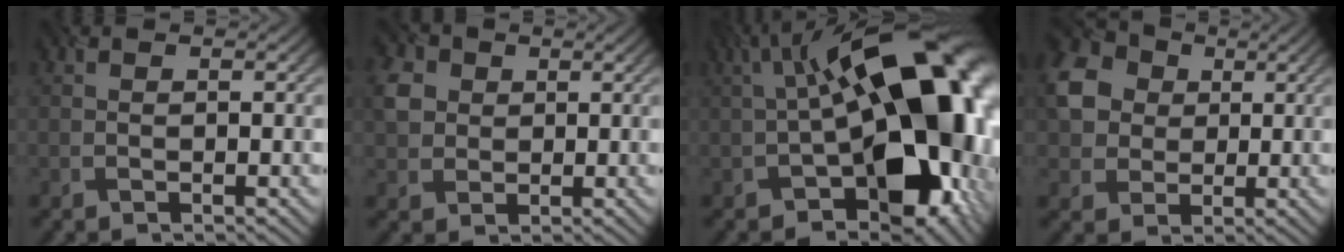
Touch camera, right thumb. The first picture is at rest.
{"total": 4.6, "force": [1.0, 4.0, 1.9], "torque": [-0.061, 0.008, 0.014]}
{"total": 20.3, "force": [-1.1, 11.0, 17.0], "torque": [-0.229, 0.003, -0.016]}
{"total": 9.7, "force": [1.9, 7.9, 5.2], "torque": [-0.148, 0.014, 0.034]}